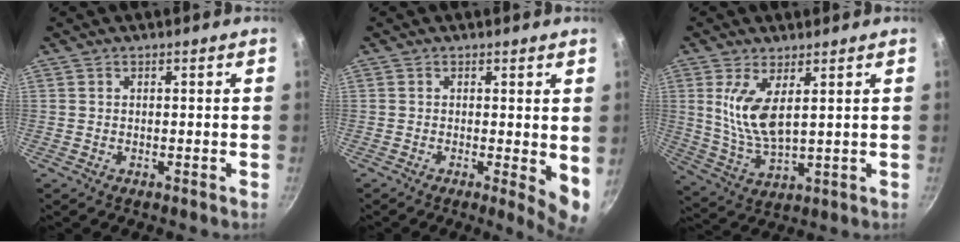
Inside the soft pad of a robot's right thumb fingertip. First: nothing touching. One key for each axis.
{"total": 5.7, "fx": 0.2, "fy": 1.5, "fz": 5.4, "tx": -0.067, "ty": -0.014, "tz": 0.003}
{"total": 9.4, "fx": 3.1, "fy": 3.7, "fz": 8.0, "tx": -0.159, "ty": -0.029, "tz": 0.071}